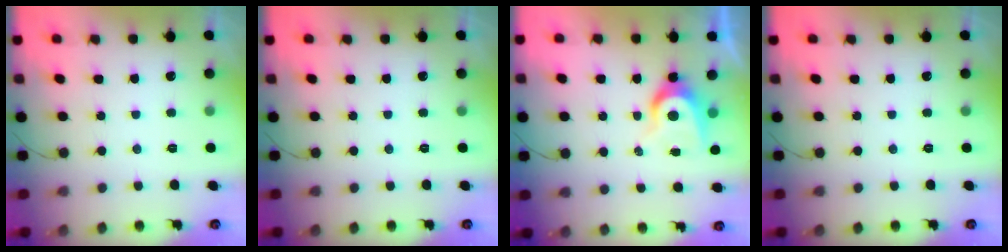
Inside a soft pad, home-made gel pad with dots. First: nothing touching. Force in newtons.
{"total": 0.0}
{"total": 7.7, "press": 7.7, "slide": 0.5}
{"total": 0.0}